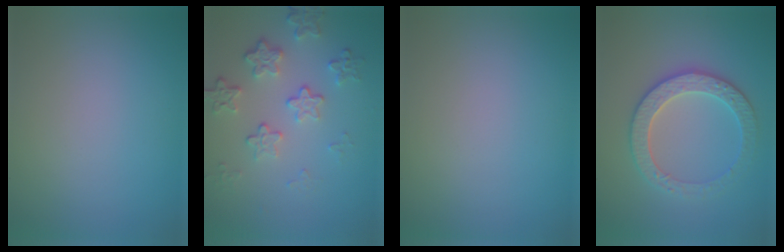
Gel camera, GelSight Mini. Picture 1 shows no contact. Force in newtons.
{"total": 3.9, "press": 2.8, "slide": 2.7}
{"total": 0.0}
{"total": 3.8, "press": 3.6, "slide": 1.2}